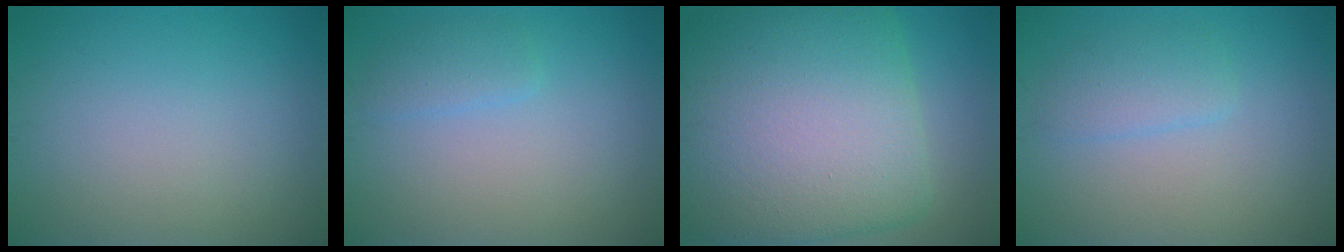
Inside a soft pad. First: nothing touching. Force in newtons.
{"total": 1.6, "press": 1.6, "slide": 0.0}
{"total": 15.3, "press": 15.3, "slide": 0.6}
{"total": 2.1, "press": 2.1, "slide": 0.1}